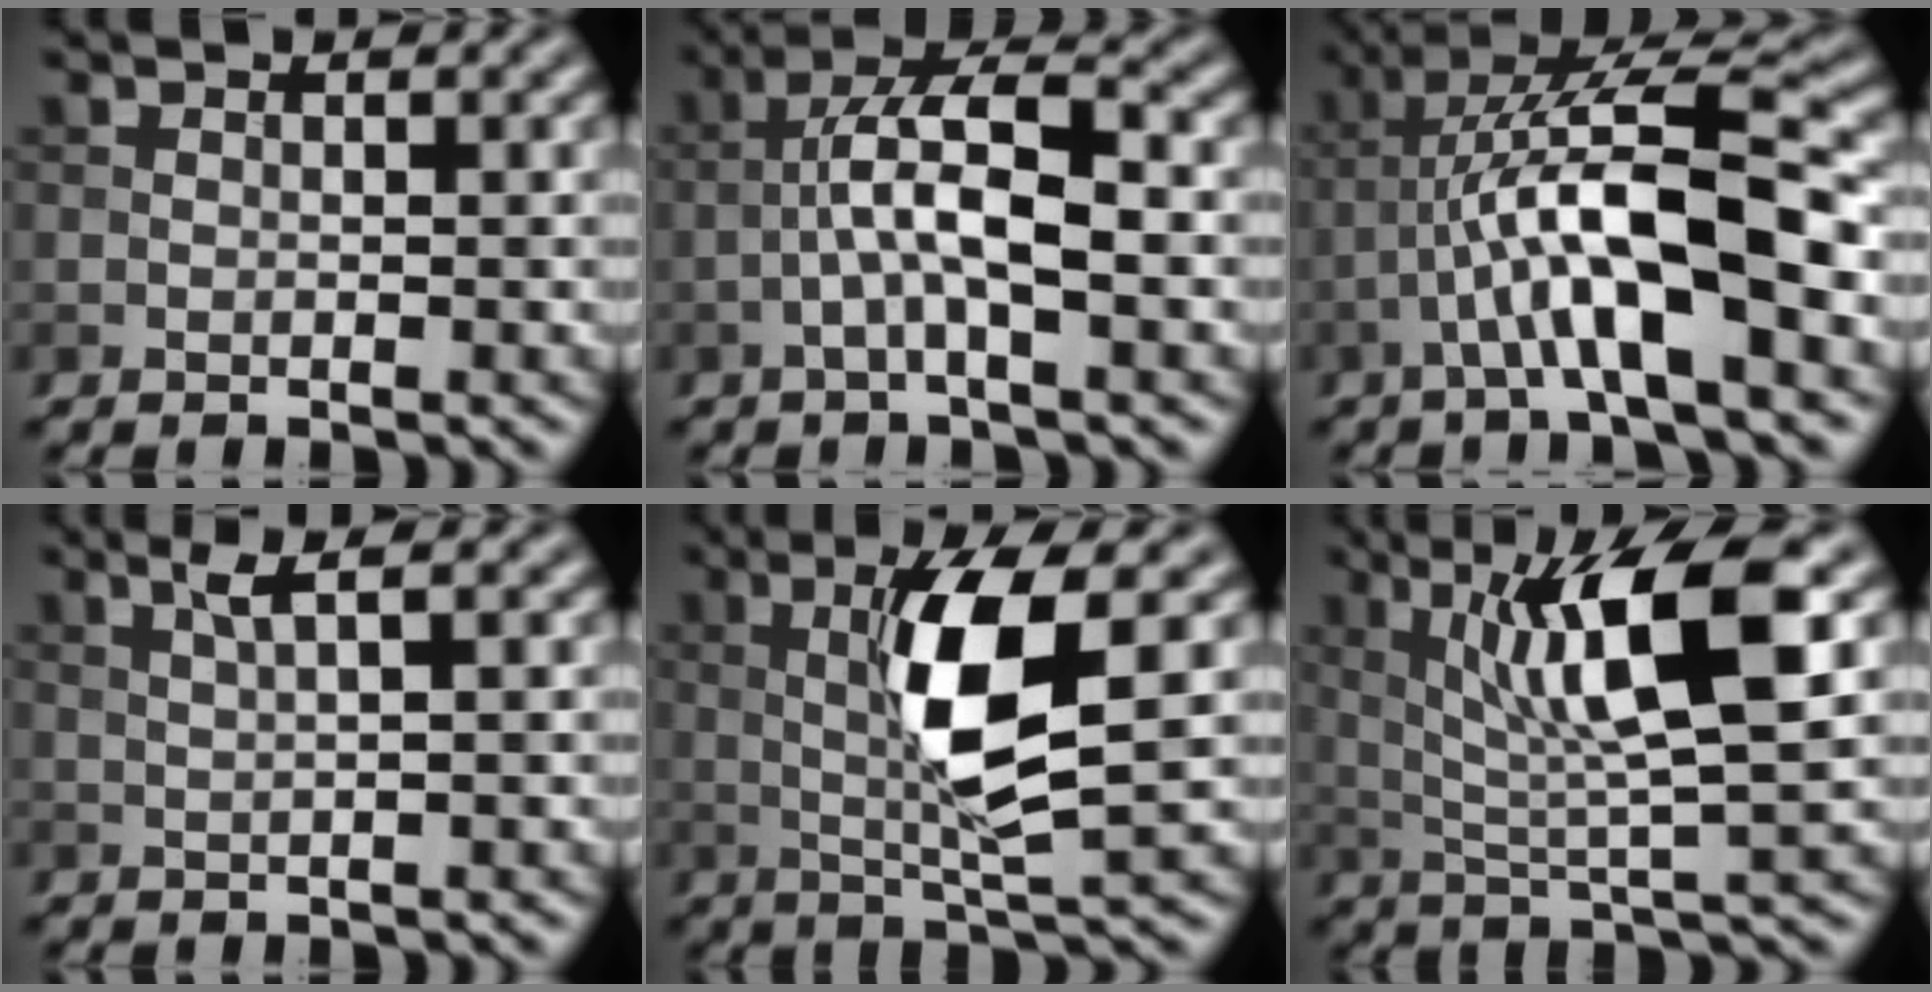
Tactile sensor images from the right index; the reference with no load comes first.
{"total": 6.2, "force": [-1.3, 1.7, 5.8], "torque": [-0.110, 0.018, -0.027]}
{"total": 9.4, "force": [-2.2, 2.2, 8.9], "torque": [-0.156, 0.024, -0.041]}
{"total": 2.1, "force": [1.0, 0.3, 1.9], "torque": [-0.034, 0.004, 0.017]}
{"total": 7.2, "force": [0.7, 1.3, 7.0], "torque": [-0.138, 0.003, 0.016]}
{"total": 9.2, "force": [2.7, 1.9, 8.6], "torque": [-0.142, -0.001, 0.051]}